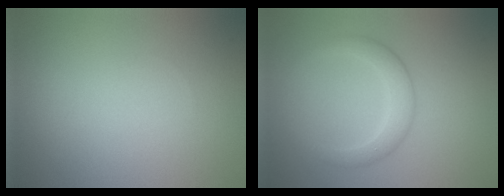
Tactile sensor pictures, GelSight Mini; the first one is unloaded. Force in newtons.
{"total": 2.6, "press": 2.6, "slide": 0.1}